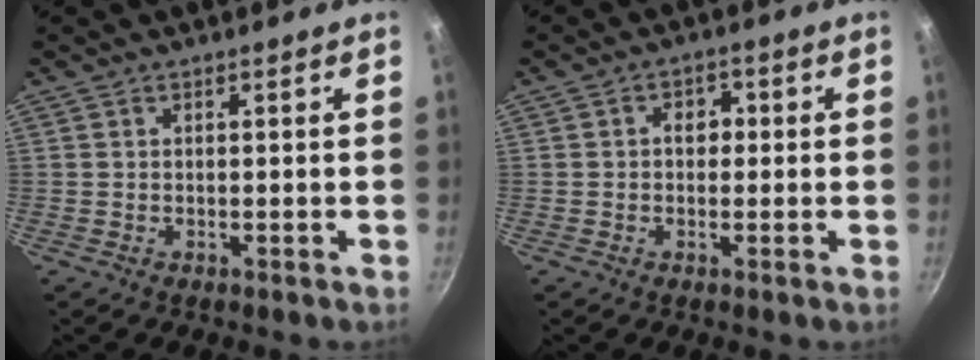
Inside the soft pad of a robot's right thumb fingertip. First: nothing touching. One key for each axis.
{"total": 3.2, "fx": 0.1, "fy": 2.6, "fz": 1.9, "tx": -0.007, "ty": 0.007, "tz": -0.002}